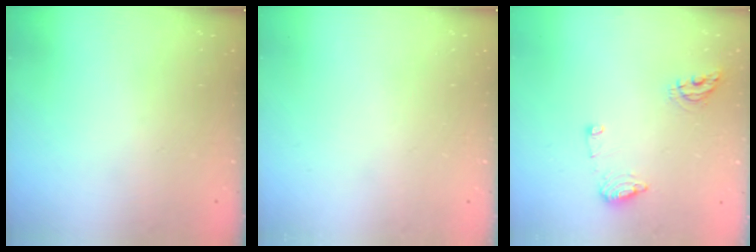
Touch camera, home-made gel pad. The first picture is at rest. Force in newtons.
{"total": 0.0}
{"total": 8.1, "press": 8.1, "slide": 0.9}